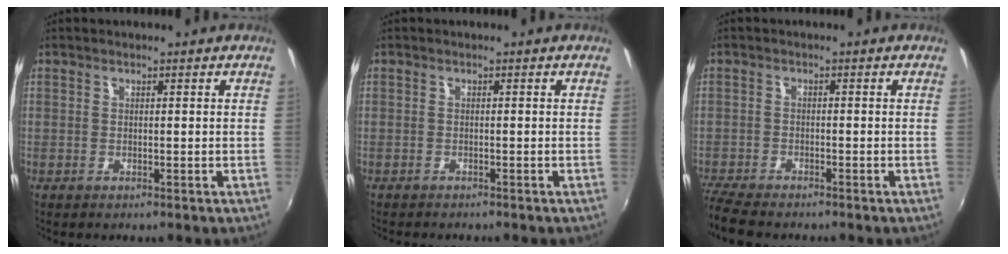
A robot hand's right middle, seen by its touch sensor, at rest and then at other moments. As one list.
[{"total": 1.8, "force": [-1.7, 0.4, 0.5], "torque": [-0.017, -0.010, -0.027]}, {"total": 7.1, "force": [-6.4, 1.4, 2.9], "torque": [-0.086, -0.033, -0.119]}]